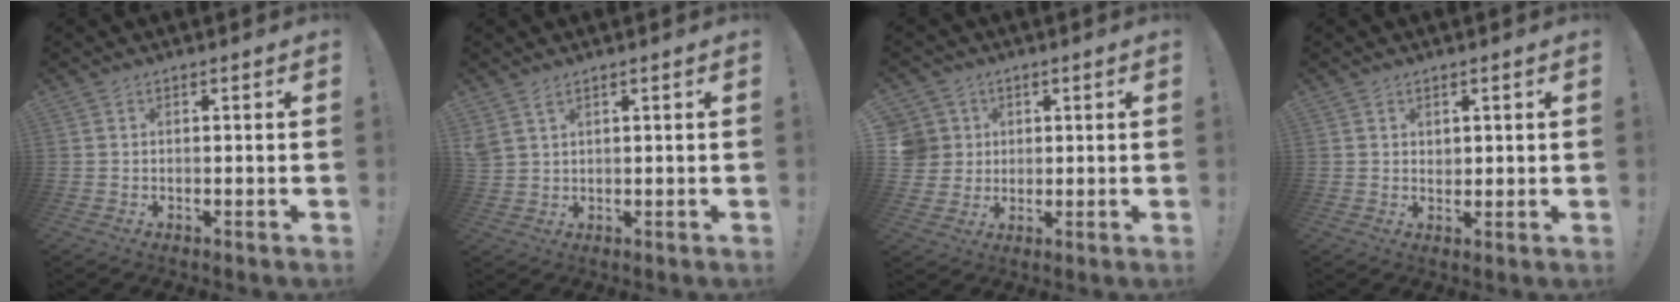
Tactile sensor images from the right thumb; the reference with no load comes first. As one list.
[{"total": 2.9, "force": [1.9, 1.1, 1.8], "torque": [-0.038, -0.007, 0.039]}, {"total": 7.2, "force": [2.2, 6.7, 1.4], "torque": [-0.030, -0.010, 0.048]}, {"total": 2.0, "force": [1.4, 1.4, 0.4], "torque": [0.005, -0.011, 0.023]}]